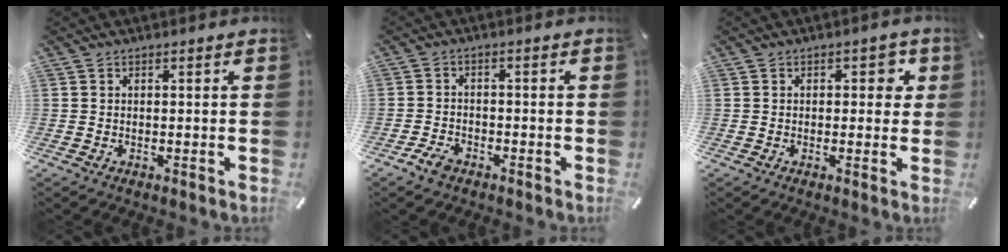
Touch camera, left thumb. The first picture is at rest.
{"total": 3.5, "force": [-2.5, 2.0, 1.6], "torque": [-0.040, 0.010, -0.050]}
{"total": 3.5, "force": [0.7, 2.2, 2.6], "torque": [-0.020, -0.001, 0.002]}